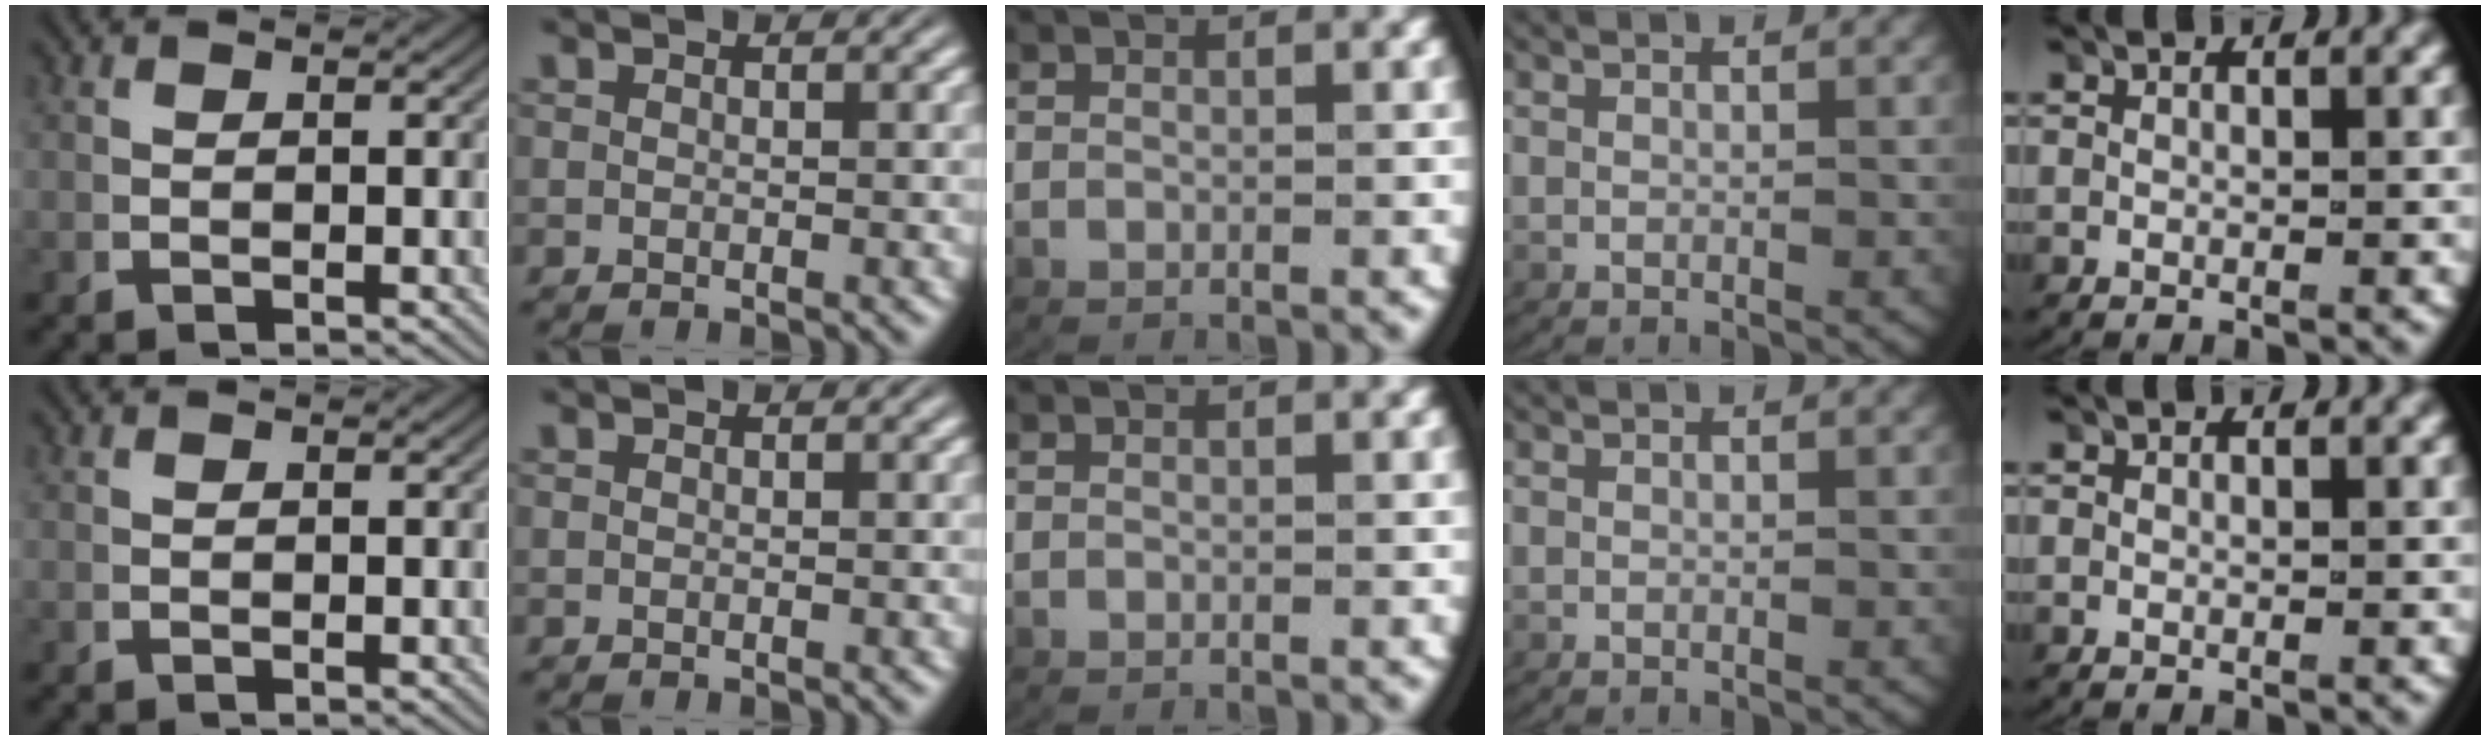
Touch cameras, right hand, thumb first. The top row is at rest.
{}